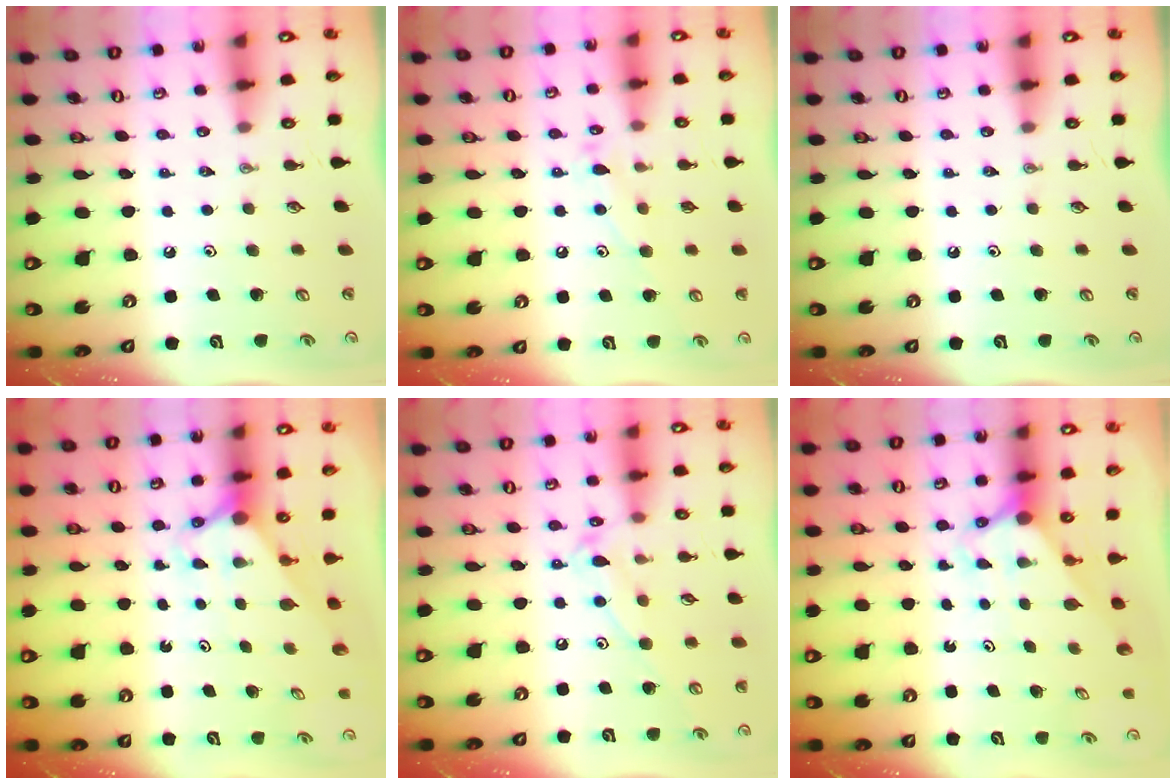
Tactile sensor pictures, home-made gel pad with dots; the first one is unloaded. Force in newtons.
{"total": 8.7, "press": 8.6, "slide": 0.5}
{"total": 0.0}
{"total": 2.8, "press": 2.8, "slide": 0.0}
{"total": 10.1, "press": 10.1, "slide": 0.6}
{"total": 2.9, "press": 2.9, "slide": 0.0}